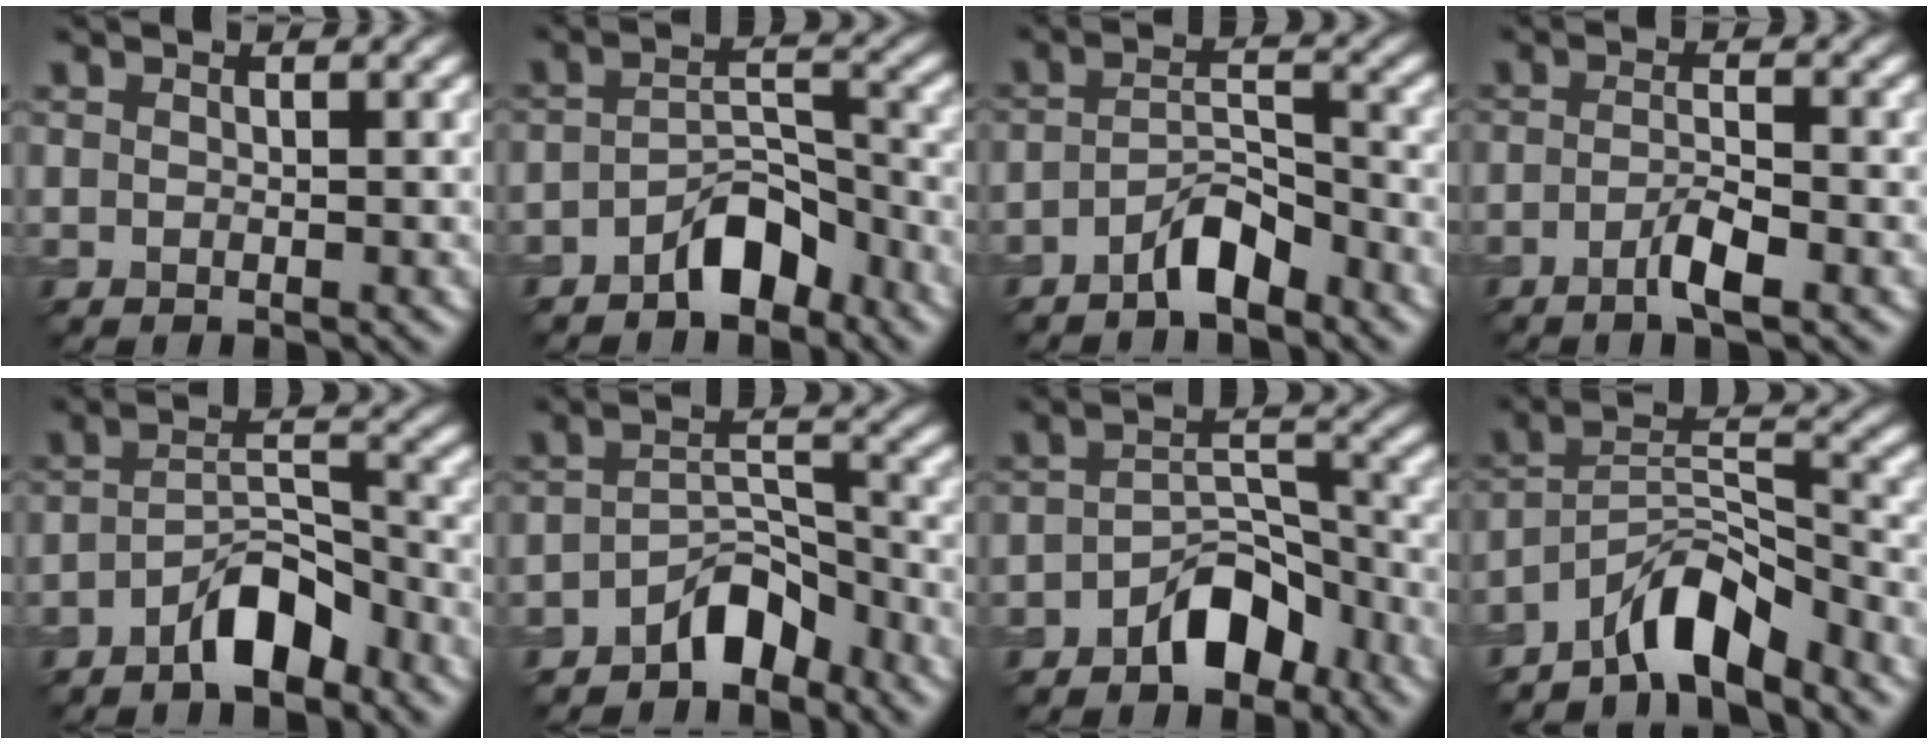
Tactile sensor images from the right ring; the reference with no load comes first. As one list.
[{"total": 4.4, "force": [-3.0, 2.0, 2.6], "torque": [-0.037, 0.015, -0.052]}, {"total": 3.6, "force": [-2.6, 1.0, 2.2], "torque": [-0.039, 0.012, -0.051]}, {"total": 2.7, "force": [-1.4, 0.5, 2.3], "torque": [-0.043, 0.006, -0.031]}, {"total": 4.8, "force": [-3.1, 1.8, 3.2], "torque": [-0.052, 0.013, -0.057]}, {"total": 4.4, "force": [-3.3, 2.0, 2.0], "torque": [-0.024, 0.012, -0.063]}, {"total": 5.1, "force": [-3.2, 2.8, 2.8], "torque": [-0.037, 0.010, -0.059]}, {"total": 6.3, "force": [-5.0, 1.9, 3.4], "torque": [-0.051, 0.009, -0.097]}]